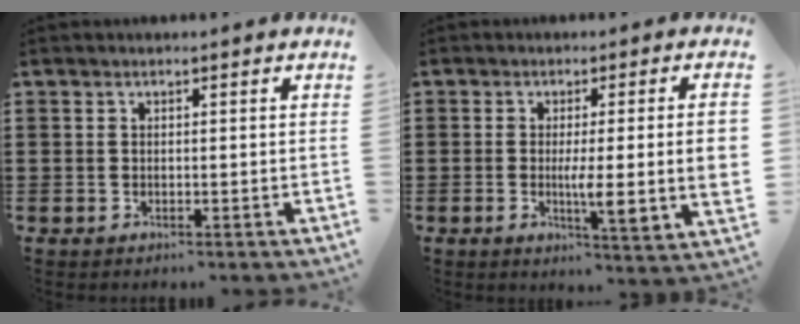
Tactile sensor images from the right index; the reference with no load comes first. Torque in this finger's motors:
{"motor_torque": [1.38, 0.40, 0.49, 0.14]}